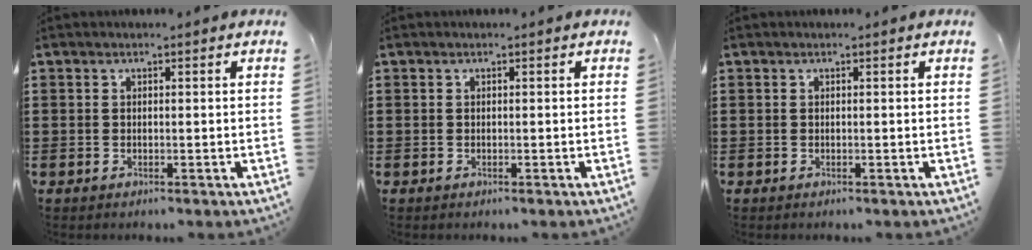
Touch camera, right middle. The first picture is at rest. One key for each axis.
{"total": 0.0}
{"total": 0.0}